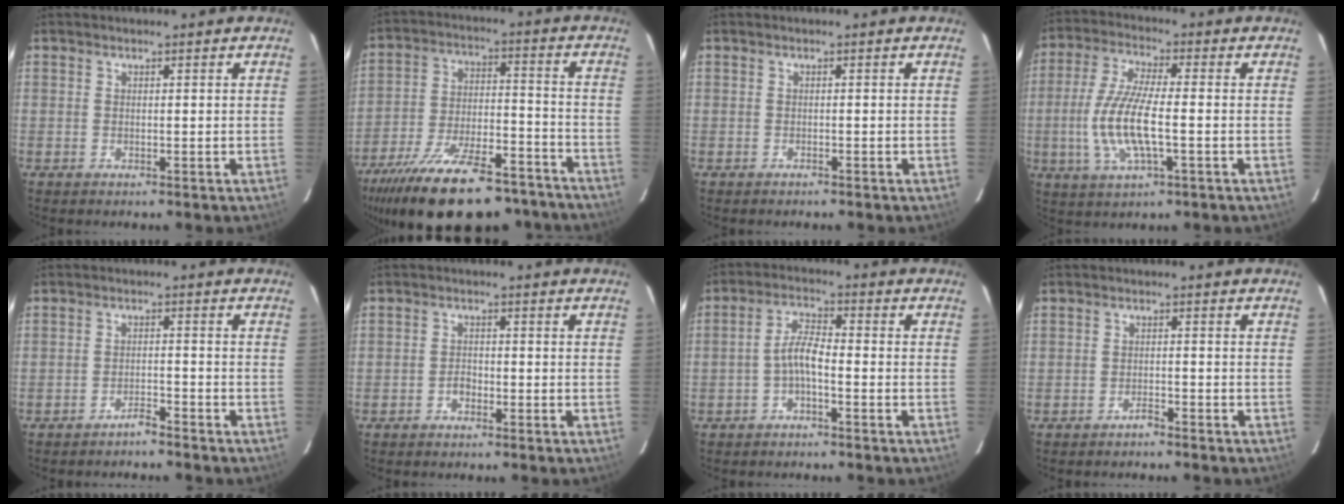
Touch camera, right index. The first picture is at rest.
{"total": 27.3, "force": [-21.7, 9.4, 13.6], "torque": [-0.254, -0.021, -0.312]}
{"total": 0.5, "force": [-0.5, 0.0, 0.1], "torque": [-0.001, 0.002, -0.007]}
{"total": 11.9, "force": [-2.1, 3.2, 11.3], "torque": [-0.236, -0.005, -0.044]}
{"total": 2.4, "force": [-2.4, 0.1, 0.6], "torque": [-0.018, 0.003, -0.037]}
{"total": 1.7, "force": [-1.1, 1.1, 0.8], "torque": [-0.015, 0.005, -0.020]}
{"total": 4.0, "force": [-1.9, 0.9, 3.4], "torque": [-0.075, 0.013, -0.039]}
{"total": 1.5, "force": [-1.5, 0.1, 0.3], "torque": [-0.010, 0.002, -0.023]}